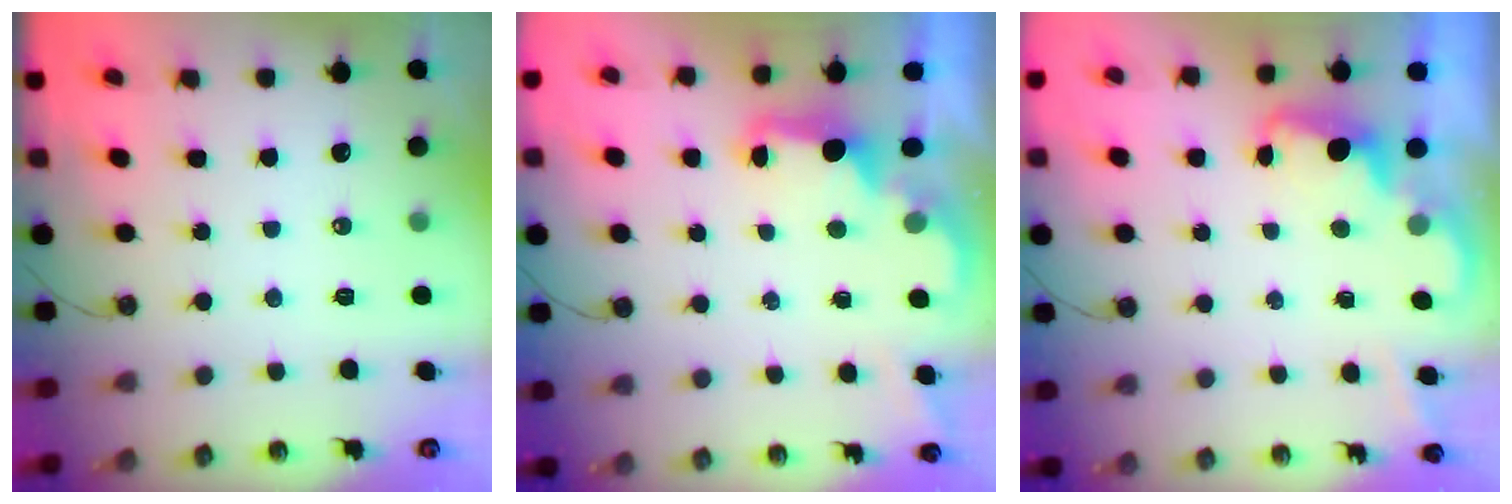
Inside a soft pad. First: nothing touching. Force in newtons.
{"total": 2.4, "press": 2.3, "slide": 0.8}
{"total": 1.9, "press": 1.9, "slide": 0.6}